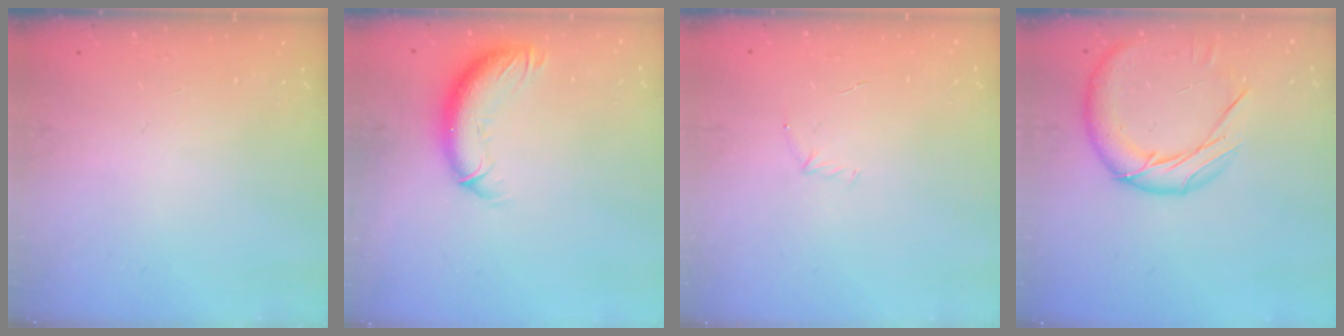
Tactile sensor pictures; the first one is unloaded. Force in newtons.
{"total": 11.5, "press": 11.2, "slide": 2.6}
{"total": 4.2, "press": 4.0, "slide": 1.1}
{"total": 14.2, "press": 14.2, "slide": 0.8}